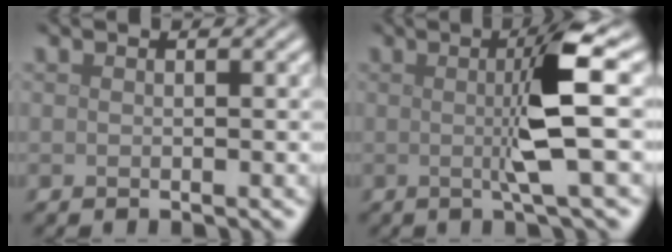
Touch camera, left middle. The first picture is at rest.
{"total": 5.8, "force": [0.3, 0.7, 5.7], "torque": [-0.097, 0.005, 0.001]}